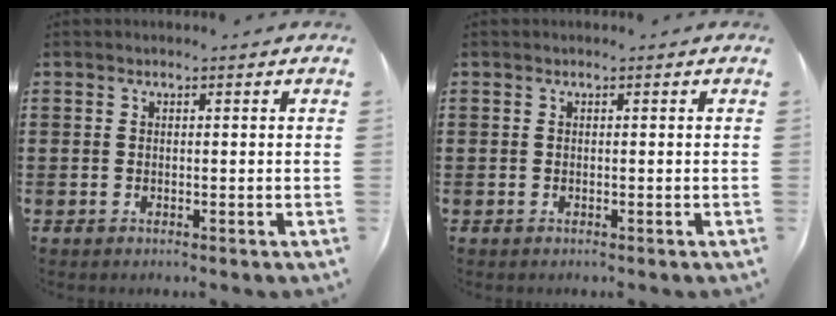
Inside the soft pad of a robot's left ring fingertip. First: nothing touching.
{"total": 0.0}